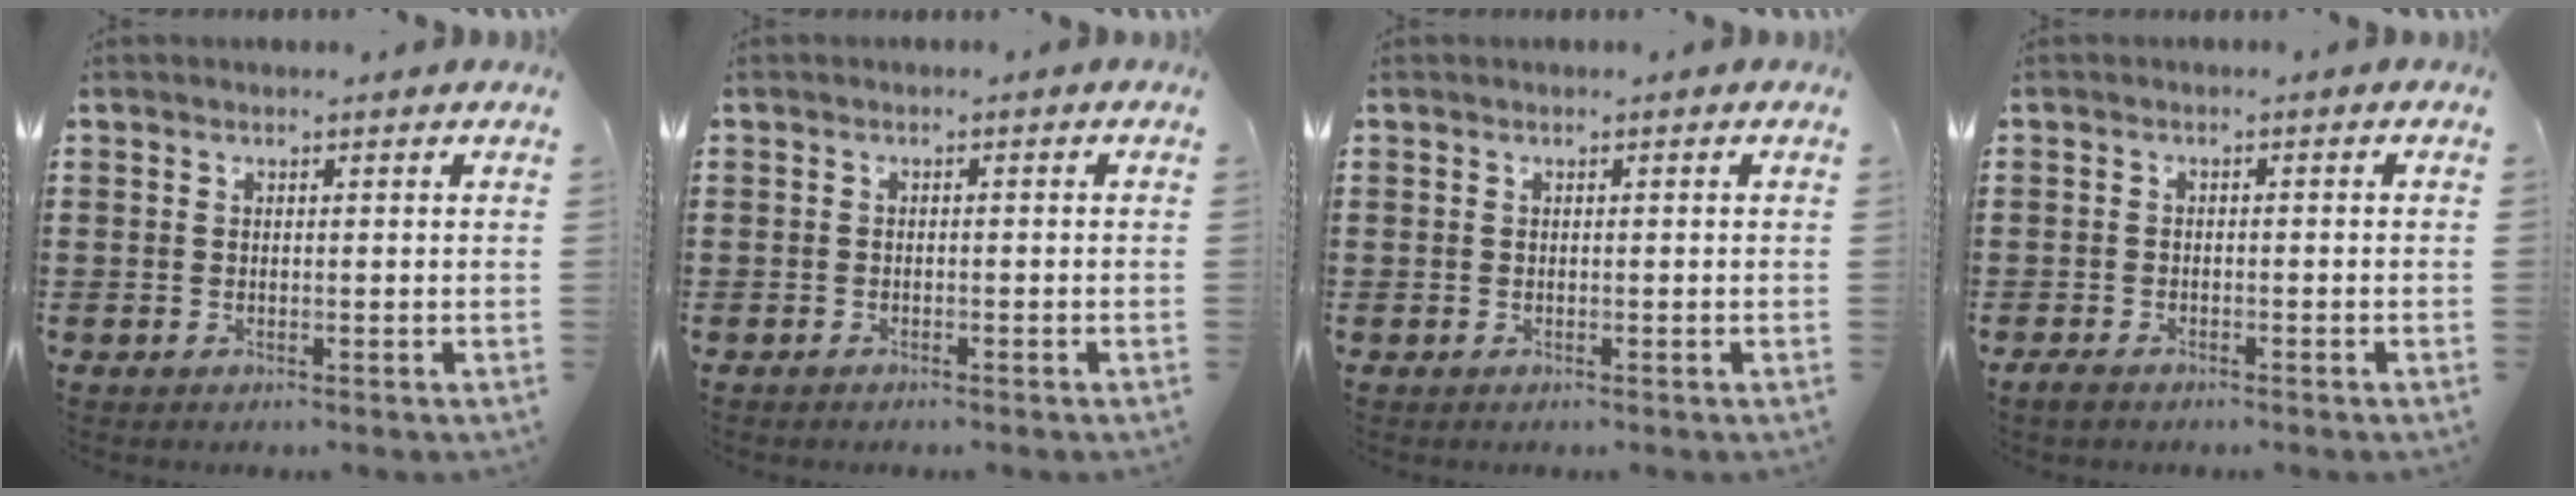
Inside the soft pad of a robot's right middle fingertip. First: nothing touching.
{"total": 0.5, "force": [-0.5, 0.0, 0.1], "torque": [-0.004, -0.002, -0.010]}
{"total": 0.0}
{"total": 1.1, "force": [-0.9, 0.4, 0.5], "torque": [-0.013, -0.001, -0.018]}